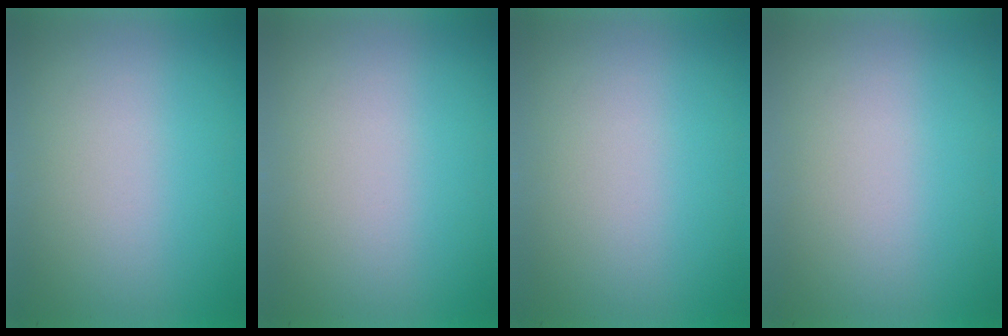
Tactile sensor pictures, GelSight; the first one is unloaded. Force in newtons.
{"total": 0.0}
{"total": 0.0}
{"total": 0.0}